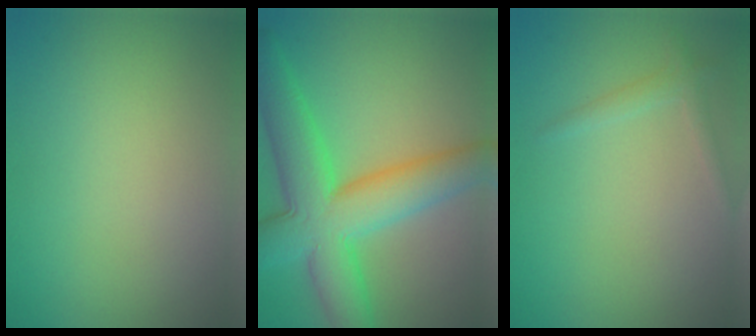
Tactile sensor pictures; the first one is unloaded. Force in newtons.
{"total": 10.8, "press": 10.8, "slide": 0.3}
{"total": 1.2, "press": 1.2, "slide": 0.1}